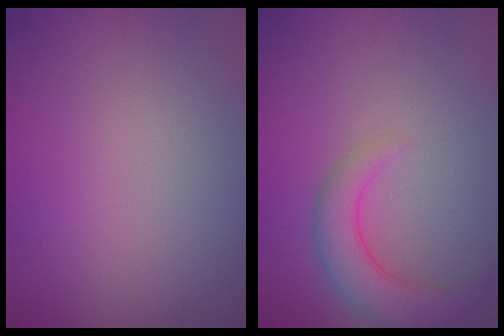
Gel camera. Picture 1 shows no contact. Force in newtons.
{"total": 3.8, "press": 3.8, "slide": 0.4}